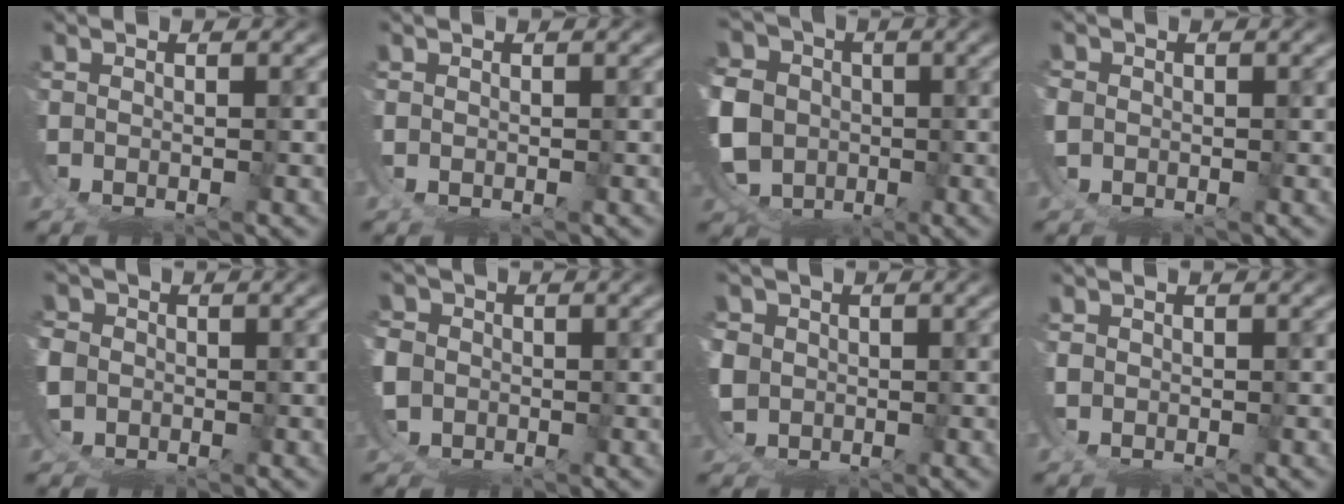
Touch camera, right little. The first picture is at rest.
{"total": 0.6, "force": [0.4, -0.3, 0.1], "torque": [-0.002, 0.000, 0.011]}
{"total": 16.1, "force": [-0.7, 14.2, 7.5], "torque": [-0.183, -0.059, -0.005]}
{"total": 1.2, "force": [-0.1, 1.0, 0.6], "torque": [-0.023, -0.011, 0.004]}
{"total": 4.6, "force": [-0.8, 4.1, 1.8], "torque": [-0.057, -0.026, -0.009]}
{"total": 5.6, "force": [-0.8, 5.0, 2.3], "torque": [-0.066, -0.028, -0.010]}
{"total": 4.9, "force": [-0.2, 4.3, 2.2], "torque": [-0.067, -0.027, 0.007]}
{"total": 0.6, "force": [0.2, -0.6, 0.0], "torque": [0.002, -0.001, 0.009]}